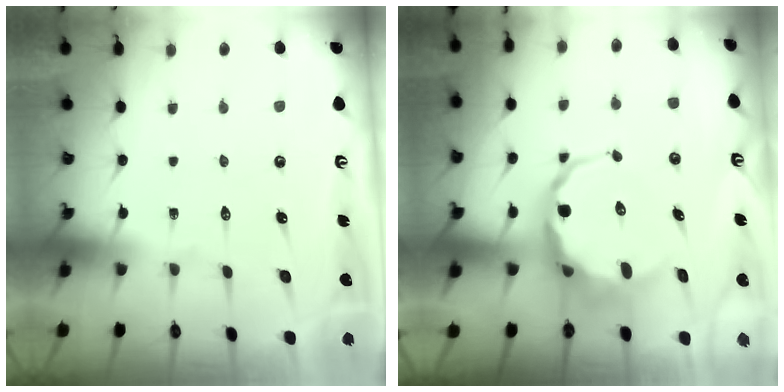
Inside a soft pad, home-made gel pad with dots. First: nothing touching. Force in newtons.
{"total": 8.9, "press": 8.6, "slide": 2.2}